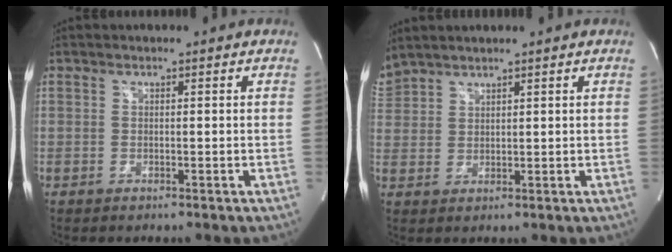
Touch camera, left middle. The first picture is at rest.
{"total": 4.4, "force": [4.3, 0.7, 1.0], "torque": [-0.032, 0.027, 0.091]}